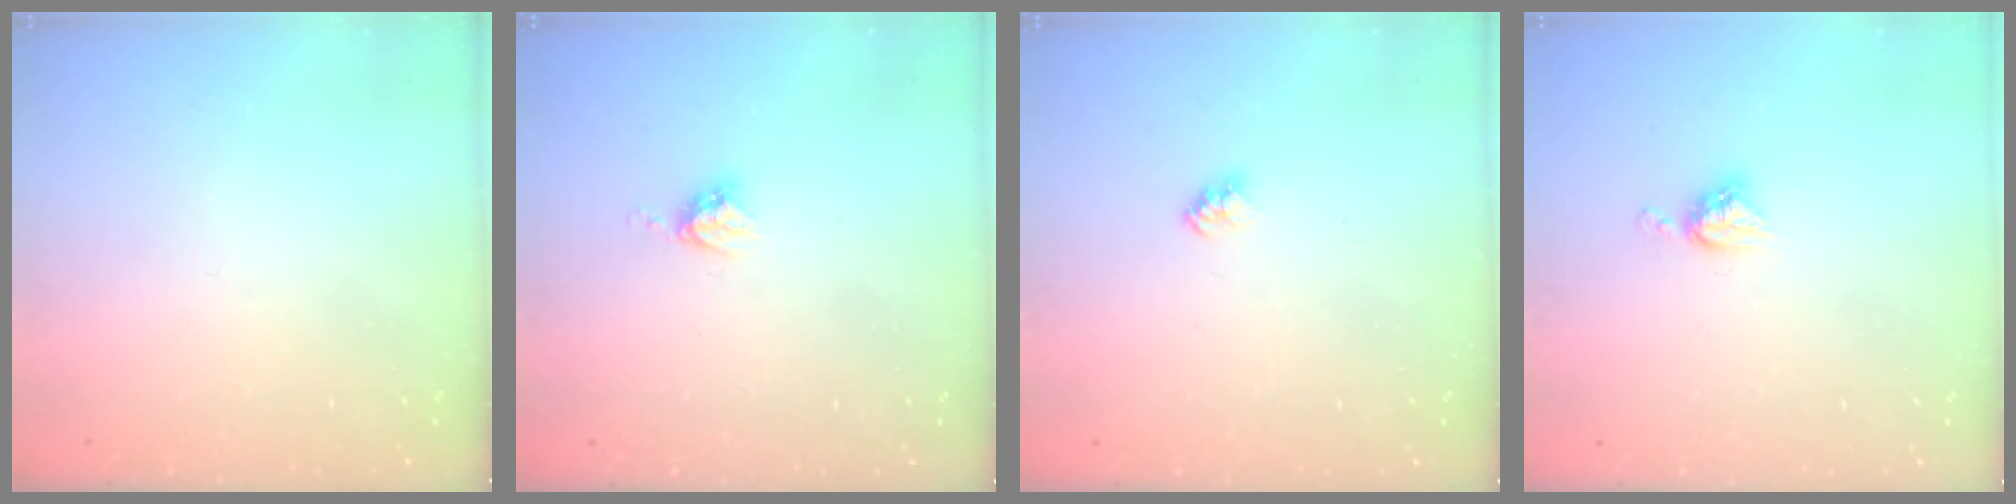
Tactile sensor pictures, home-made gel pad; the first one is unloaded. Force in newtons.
{"total": 4.9, "press": 4.9, "slide": 0.1}
{"total": 2.4, "press": 2.4, "slide": 0.2}
{"total": 5.4, "press": 5.4, "slide": 0.1}